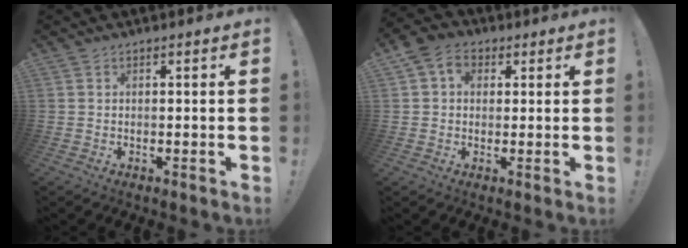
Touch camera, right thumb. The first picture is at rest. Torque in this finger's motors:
{"motor_torque": [-0.26, 0.58, 0.14, 0.55, 0.18]}